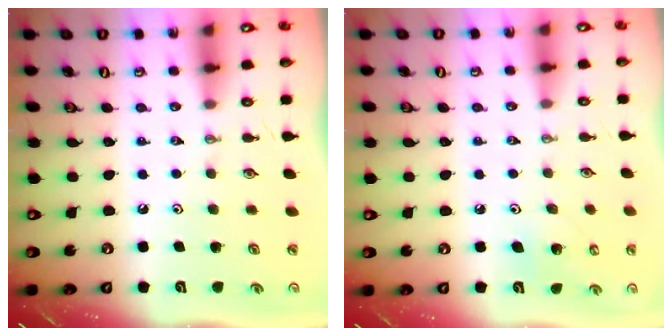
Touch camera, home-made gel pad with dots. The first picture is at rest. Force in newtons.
{"total": 7.4, "press": 7.4, "slide": 0.4}